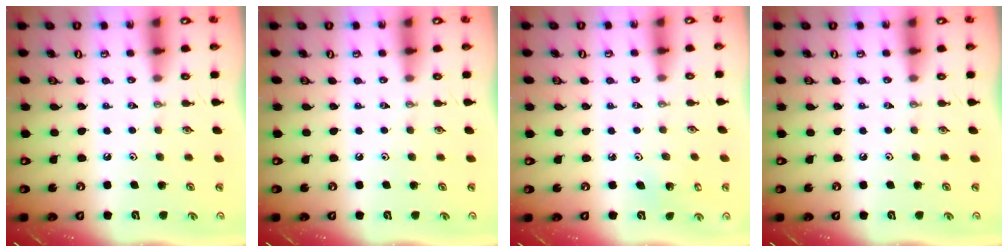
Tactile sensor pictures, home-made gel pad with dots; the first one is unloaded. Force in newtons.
{"total": 0.0}
{"total": 3.7, "press": 3.7, "slide": 0.2}
{"total": 0.0}